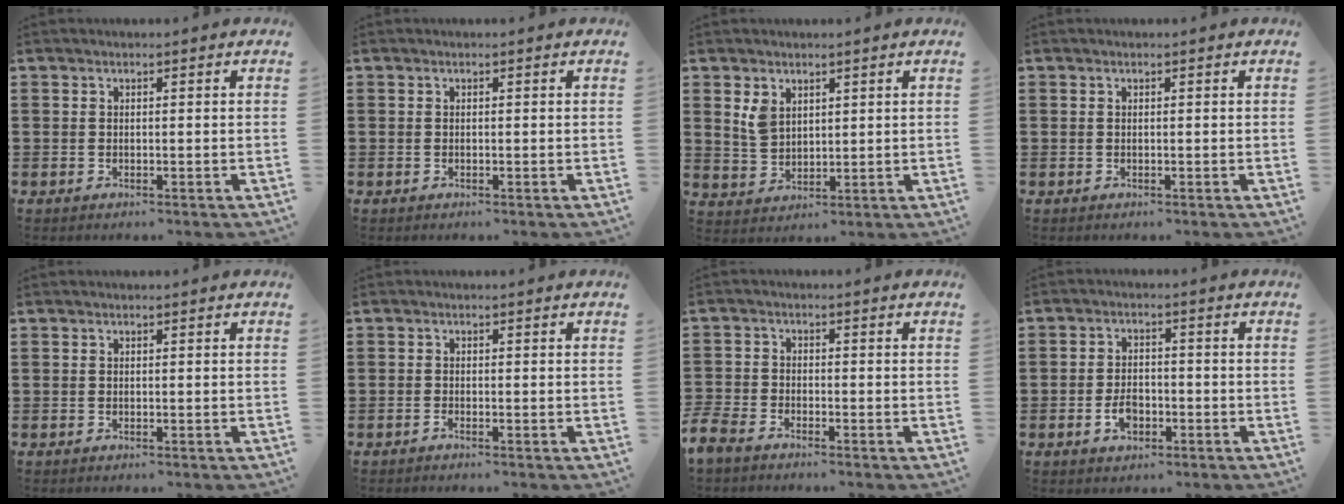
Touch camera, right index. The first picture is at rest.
{"total": 0.0}
{"total": 3.7, "force": [2.1, 2.4, 1.7], "torque": [-0.043, 0.009, 0.039]}
{"total": 0.0}
{"total": 0.0}
{"total": 0.8, "force": [-0.8, -0.2, 0.1], "torque": [-0.002, -0.003, -0.016]}
{"total": 2.7, "force": [-2.7, 0.6, 0.2], "torque": [-0.028, -0.005, -0.064]}
{"total": 3.6, "force": [-1.5, 2.4, 2.2], "torque": [-0.050, 0.001, -0.031]}